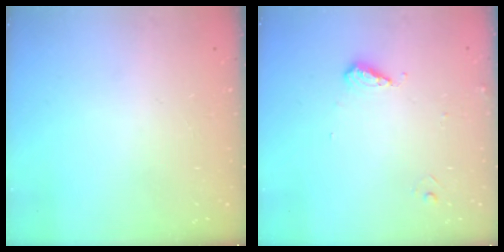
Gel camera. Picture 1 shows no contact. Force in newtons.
{"total": 5.0, "press": 4.9, "slide": 0.6}